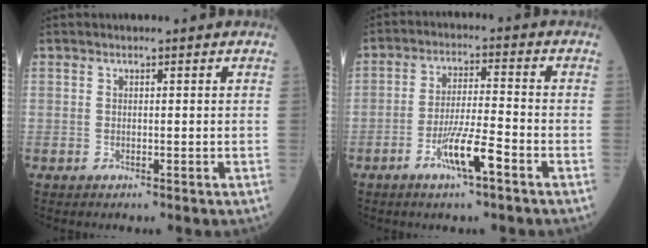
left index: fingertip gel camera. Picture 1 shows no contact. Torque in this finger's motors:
{"motor_torque": [0.55, 0.33, 0.20, 0.09]}